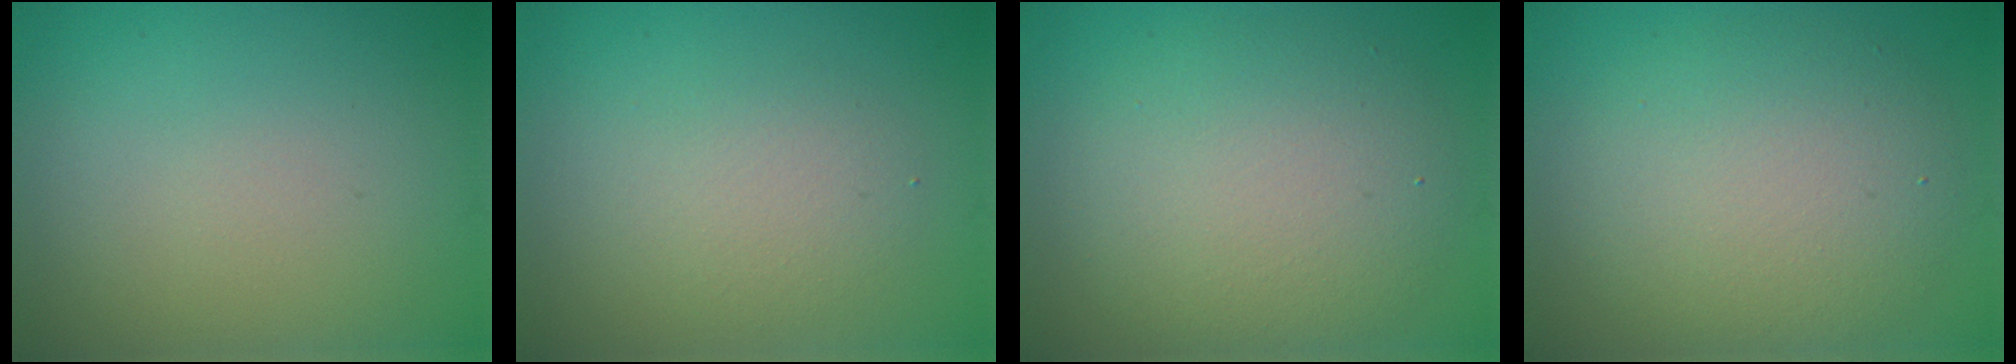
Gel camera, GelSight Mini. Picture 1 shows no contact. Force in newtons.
{"total": 2.5, "press": 2.5, "slide": 0.1}
{"total": 6.2, "press": 6.2, "slide": 0.2}
{"total": 6.1, "press": 6.1, "slide": 0.4}